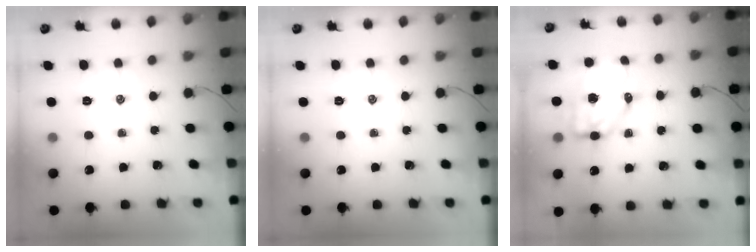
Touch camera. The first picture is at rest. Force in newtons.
{"total": 0.0}
{"total": 6.8, "press": 6.6, "slide": 1.4}